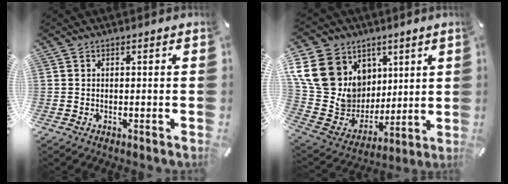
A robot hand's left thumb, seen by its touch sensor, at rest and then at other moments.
{"total": 20.7, "force": [7.2, 17.8, 7.6], "torque": [-0.137, -0.042, 0.163]}